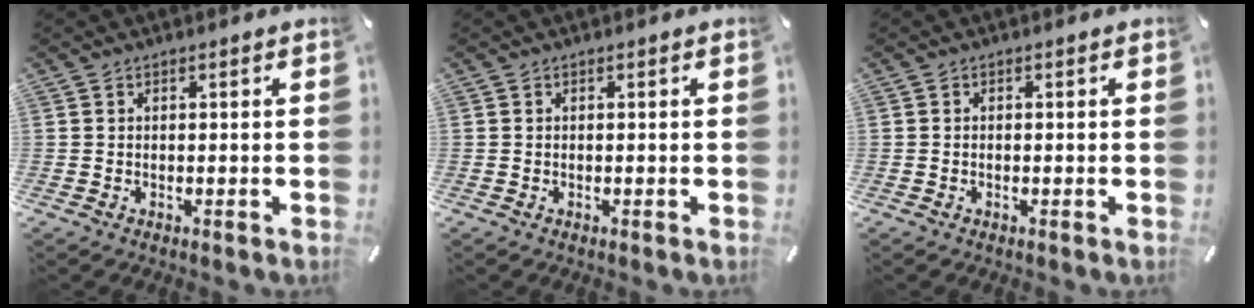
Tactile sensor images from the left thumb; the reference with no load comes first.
{"total": 0.0}
{"total": 0.5, "force": [-0.3, 0.3, 0.3], "torque": [-0.006, -0.001, -0.006]}